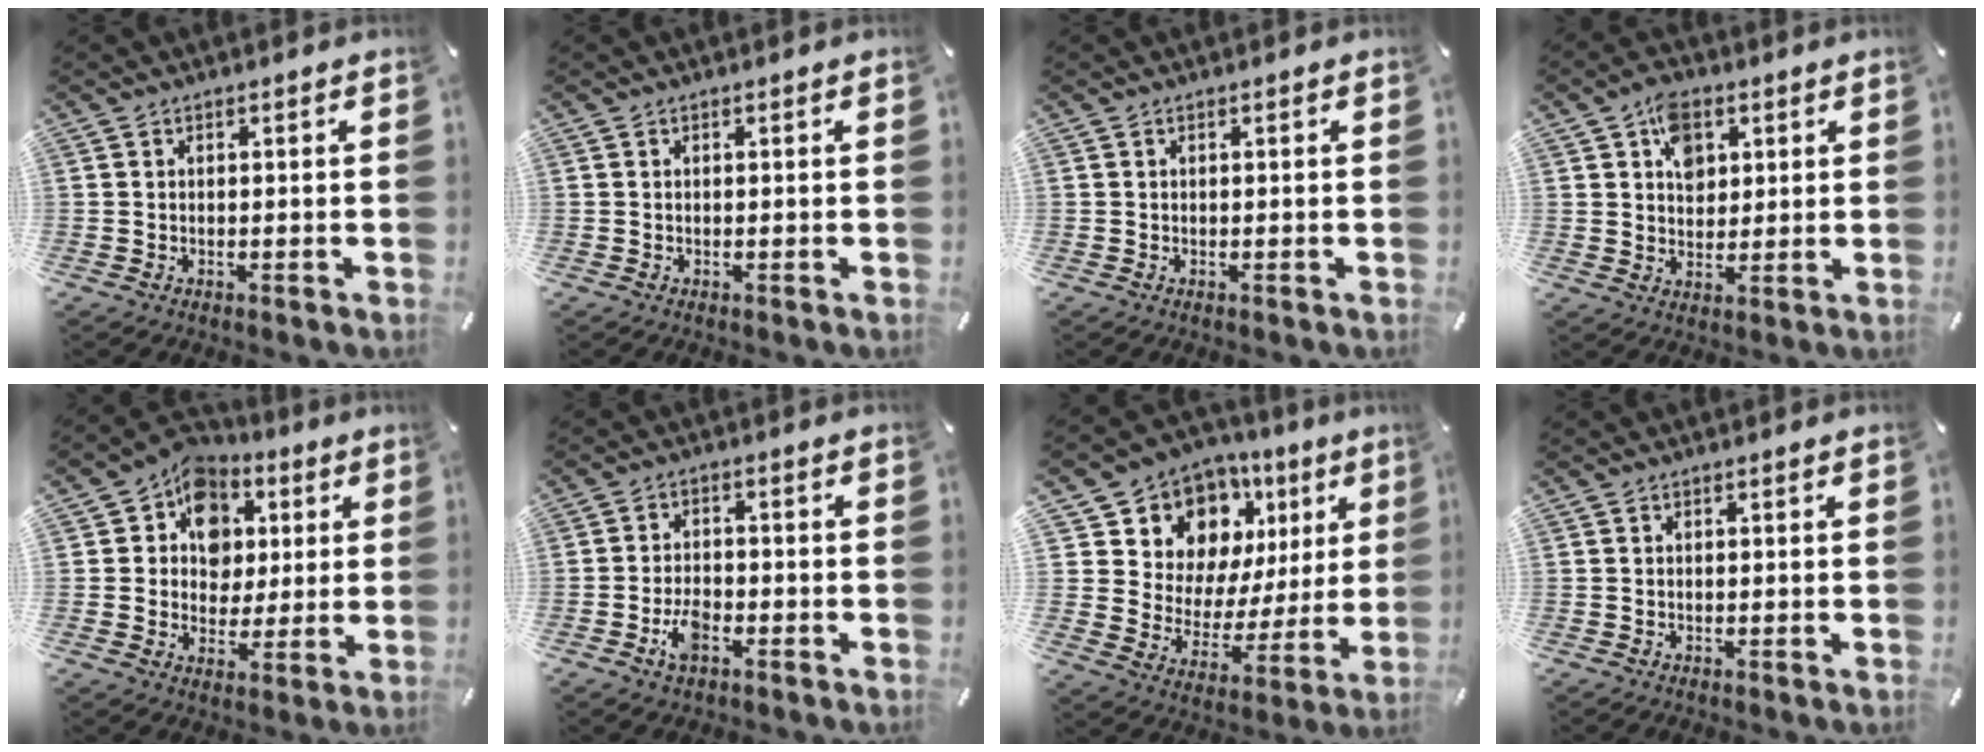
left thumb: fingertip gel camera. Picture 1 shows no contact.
{"total": 0.0}
{"total": 0.0}
{"total": 7.5, "force": [2.9, 5.8, 3.7], "torque": [-0.047, 0.000, 0.049]}
{"total": 11.3, "force": [2.6, 10.2, 3.9], "torque": [-0.058, -0.017, 0.050]}
{"total": 5.7, "force": [-2.7, 3.2, 3.8], "torque": [-0.078, 0.012, -0.050]}
{"total": 12.0, "force": [8.0, 8.7, 2.4], "torque": [-0.042, -0.083, 0.145]}
{"total": 0.0}